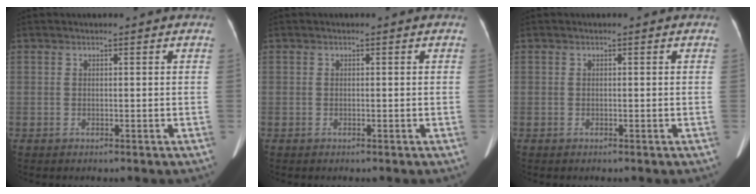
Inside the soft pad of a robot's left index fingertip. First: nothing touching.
{"total": 0.0}
{"total": 0.0}